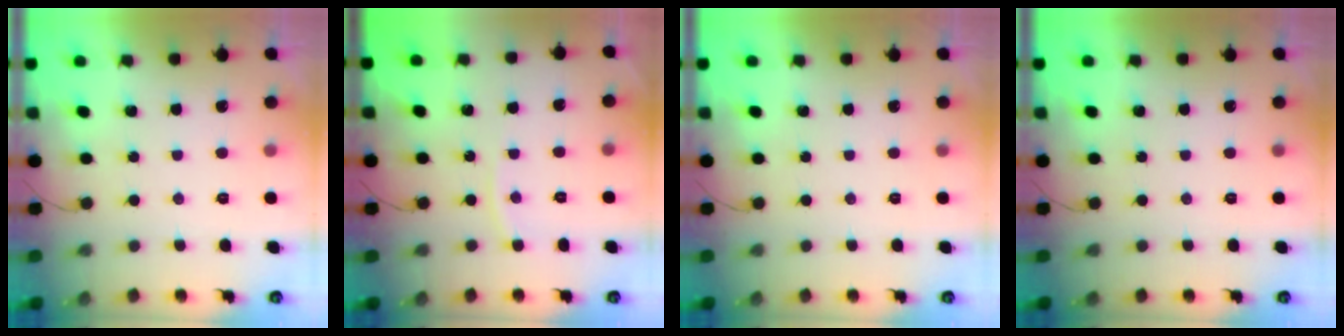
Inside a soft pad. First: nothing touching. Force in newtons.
{"total": 3.0, "press": 3.0, "slide": 0.4}
{"total": 0.0}
{"total": 0.0}